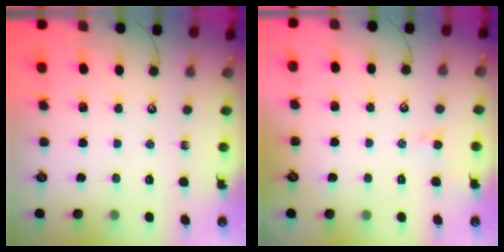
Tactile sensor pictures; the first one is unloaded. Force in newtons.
{"total": 2.0, "press": 2.0, "slide": 0.4}